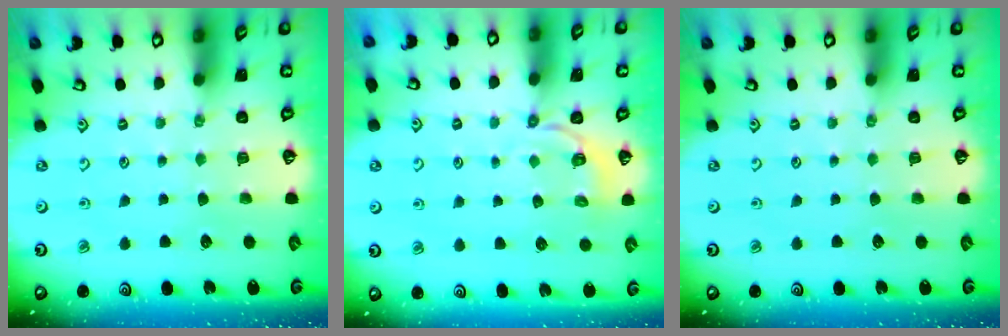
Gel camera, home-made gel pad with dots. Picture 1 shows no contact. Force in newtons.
{"total": 3.1, "press": 2.0, "slide": 2.3}
{"total": 0.0}